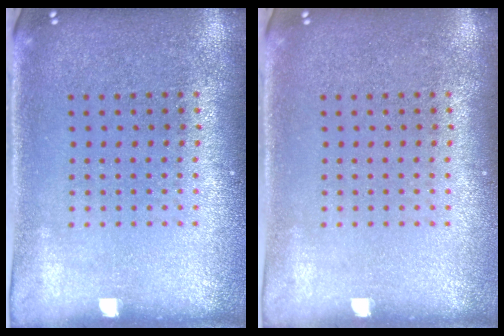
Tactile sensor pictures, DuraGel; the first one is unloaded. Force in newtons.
{"total": 0.0}